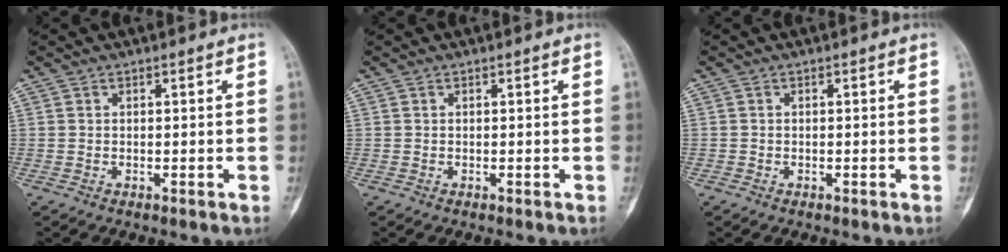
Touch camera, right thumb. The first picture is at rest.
{"total": 0.0}
{"total": 0.0}